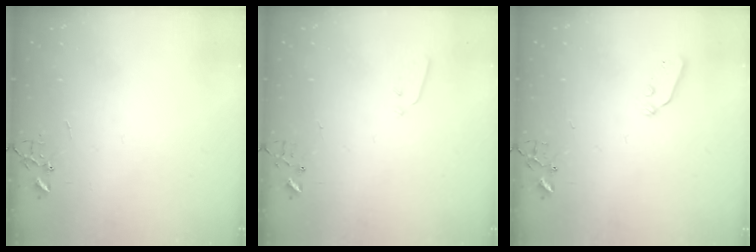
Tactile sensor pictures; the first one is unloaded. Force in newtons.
{"total": 3.3, "press": 3.2, "slide": 0.7}
{"total": 3.8, "press": 3.7, "slide": 0.7}